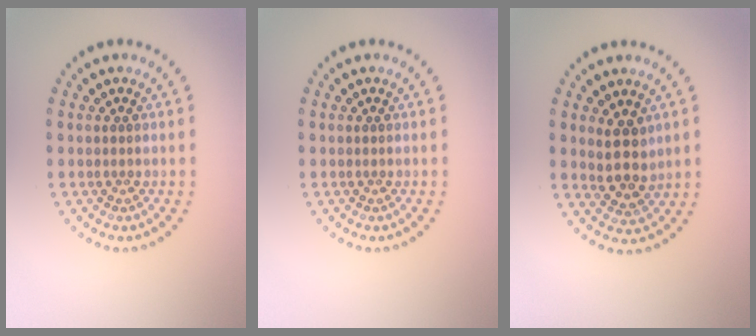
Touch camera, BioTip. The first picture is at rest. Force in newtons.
{"total": 0.0}
{"total": 3.2, "press": 2.9, "slide": 1.4}